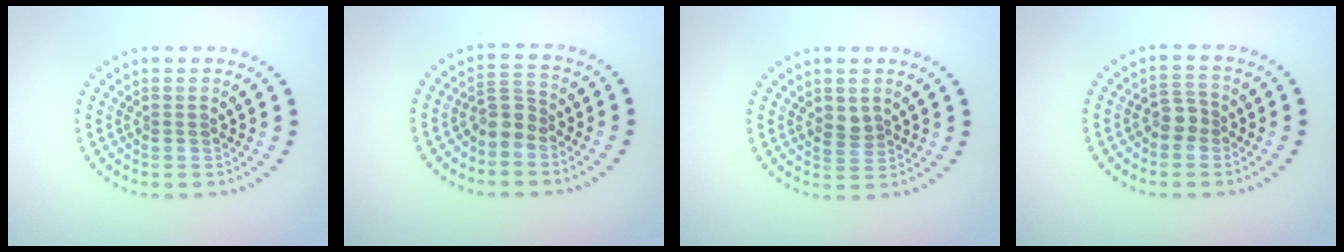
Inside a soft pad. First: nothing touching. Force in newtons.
{"total": 2.6, "press": 2.1, "slide": 1.5}
{"total": 1.5, "press": 1.4, "slide": 0.6}
{"total": 2.0, "press": 1.8, "slide": 0.9}